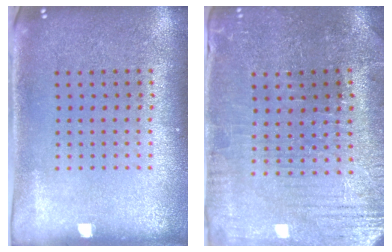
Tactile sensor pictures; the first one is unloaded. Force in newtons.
{"total": 0.9, "press": 0.8, "slide": 0.4}